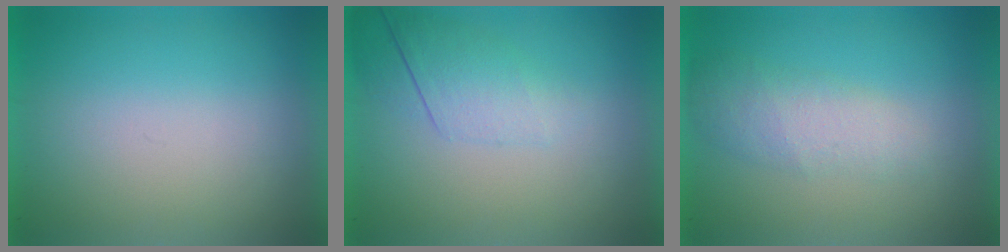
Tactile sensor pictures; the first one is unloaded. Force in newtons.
{"total": 2.2}
{"total": 2.3}